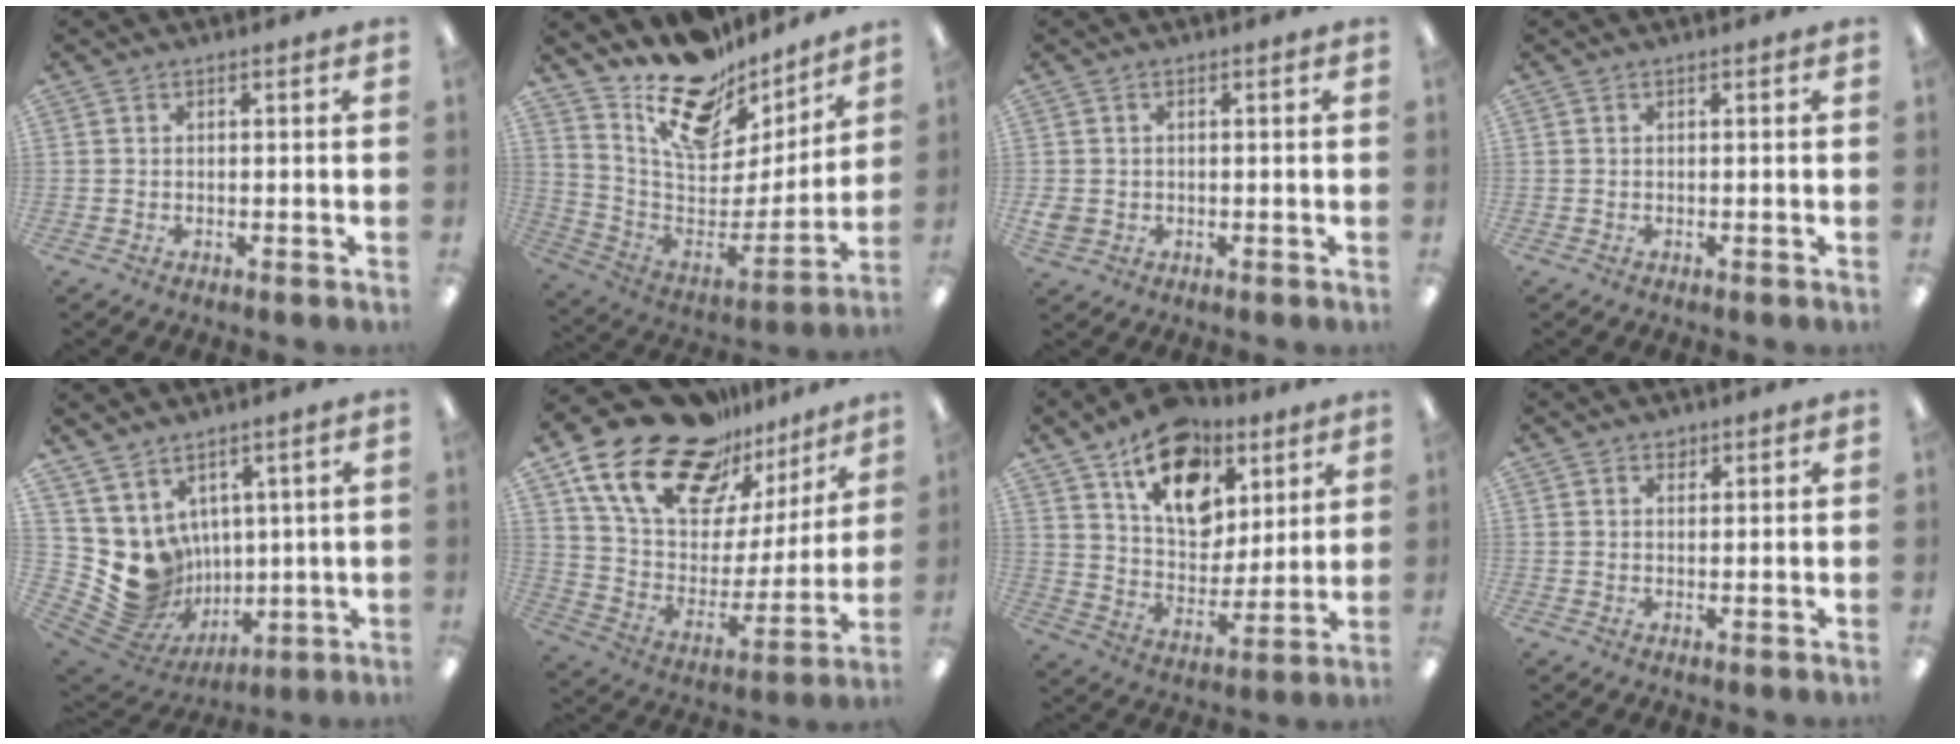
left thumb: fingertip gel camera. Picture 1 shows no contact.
{"total": 19.2, "force": [14.4, 9.2, 8.8], "torque": [-0.139, -0.106, 0.253]}
{"total": 2.8, "force": [-0.3, 2.4, 1.3], "torque": [-0.030, 0.003, -0.006]}
{"total": 0.0}
{"total": 10.2, "force": [1.1, 9.9, 2.5], "torque": [-0.087, -0.044, 0.036]}
{"total": 24.0, "force": [16.8, 12.5, 11.7], "torque": [-0.203, -0.109, 0.302]}
{"total": 18.6, "force": [10.4, 11.8, 9.9], "torque": [-0.150, -0.045, 0.187]}
{"total": 1.3, "force": [1.0, 0.7, 0.2], "torque": [0.003, -0.003, 0.018]}